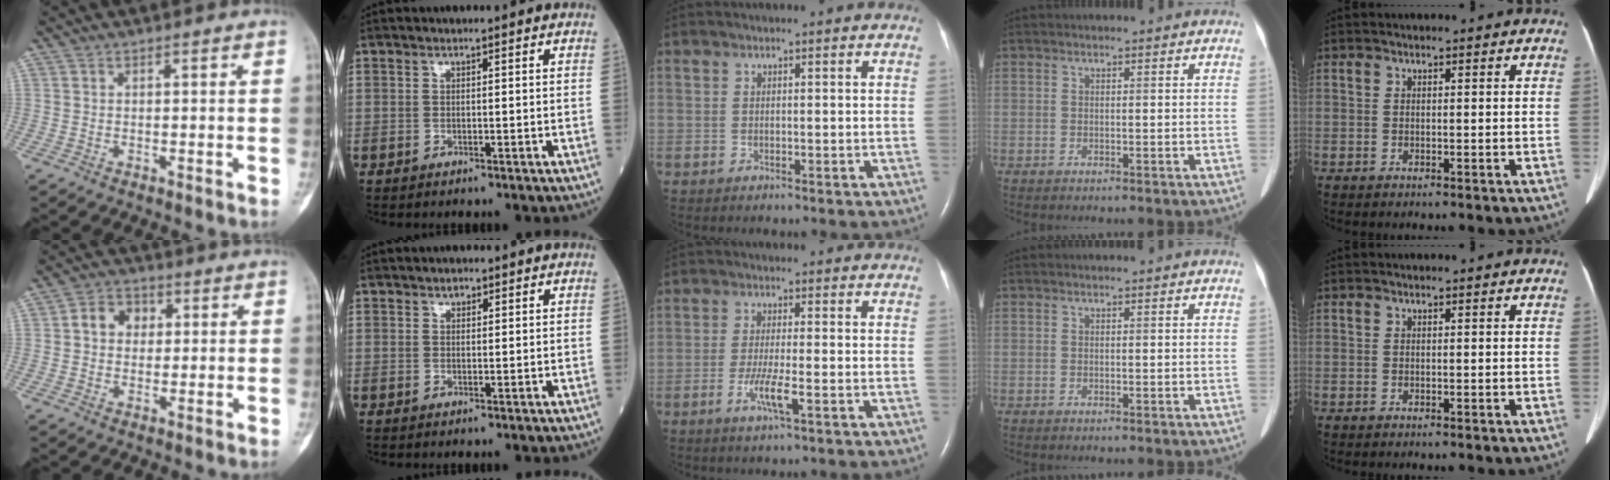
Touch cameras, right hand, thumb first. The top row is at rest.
{"thumb": {"total": 5.8, "force": [1.0, 4.7, 3.1], "torque": [-0.025, 0.011, 0.008]}, "index": {"total": 1.0, "force": [0.6, 0.6, 0.4], "torque": [-0.005, -0.003, 0.008]}, "middle": {"total": 4.2, "force": [-1.7, 0.0, 3.9], "torque": [-0.080, -0.008, -0.032]}}